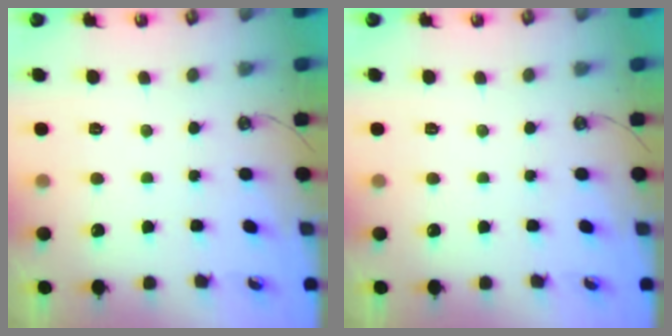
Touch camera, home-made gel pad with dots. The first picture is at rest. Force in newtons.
{"total": 0.0}